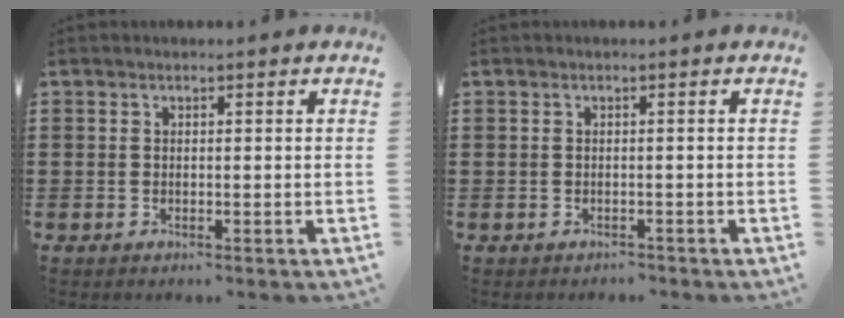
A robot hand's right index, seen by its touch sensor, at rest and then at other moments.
{"total": 0.7, "force": [-0.6, 0.4, 0.0], "torque": [-0.002, 0.002, -0.013]}